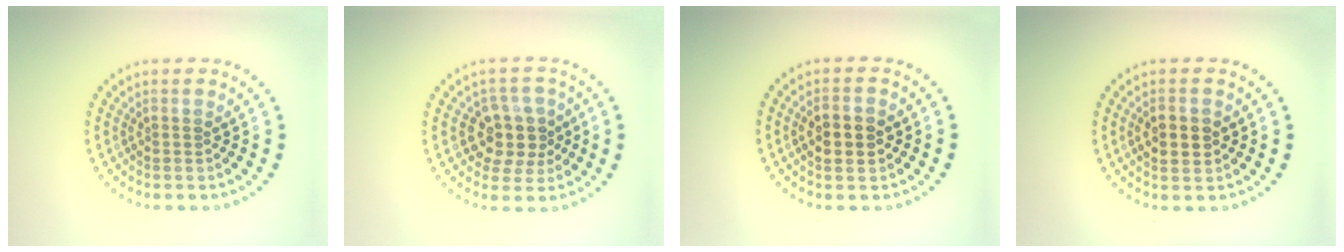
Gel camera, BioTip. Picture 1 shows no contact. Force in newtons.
{"total": 4.3, "press": 3.9, "slide": 1.7}
{"total": 2.6, "press": 2.6, "slide": 0.2}
{"total": 2.5, "press": 2.5, "slide": 0.1}